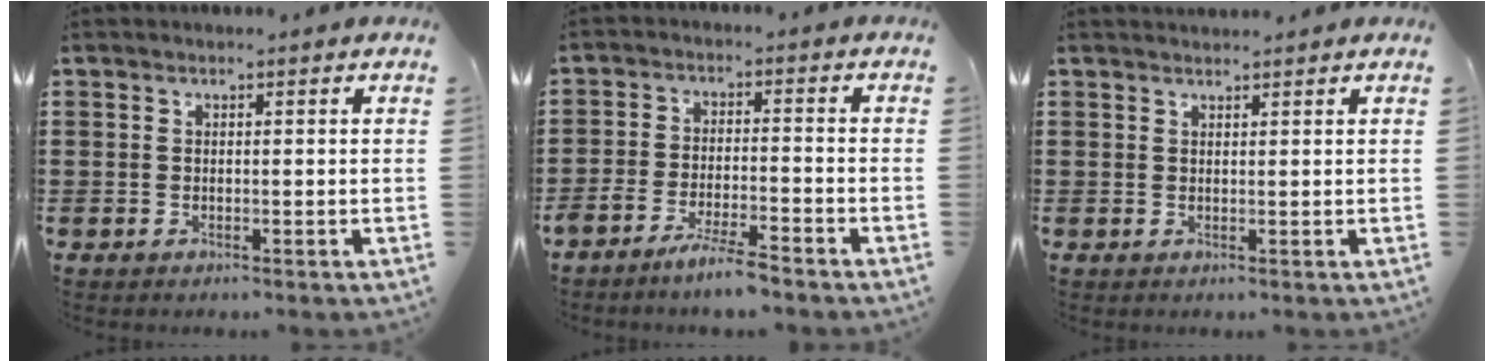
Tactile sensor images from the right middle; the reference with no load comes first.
{"total": 4.8, "force": [-4.2, 0.0, 2.4], "torque": [-0.050, -0.008, -0.079]}
{"total": 1.2, "force": [1.2, -0.1, -0.1], "torque": [0.000, -0.003, 0.023]}